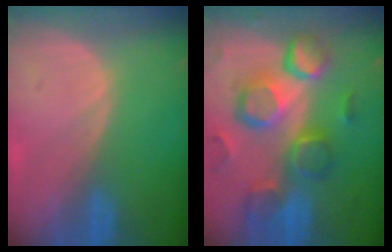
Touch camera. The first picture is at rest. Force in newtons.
{"total": 12.3, "press": 10.7, "slide": 6.1}